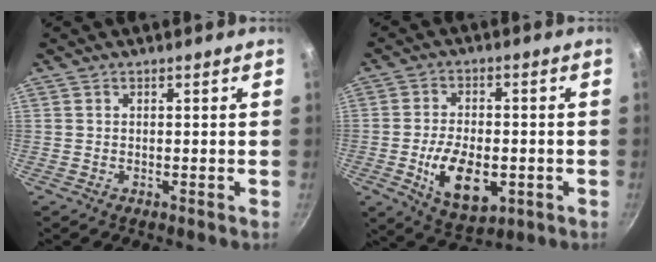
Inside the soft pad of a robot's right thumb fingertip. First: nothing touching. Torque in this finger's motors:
{"motor_torque": [-0.15, 0.66, 0.35, 0.28, 0.10]}